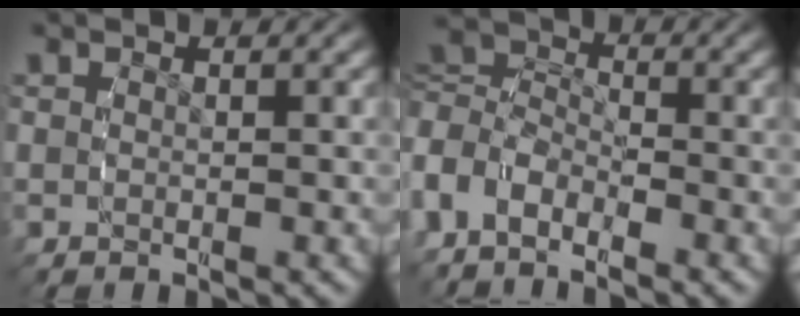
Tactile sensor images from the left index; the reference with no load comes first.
{"total": 5.5, "force": [-0.8, 4.8, 2.7], "torque": [-0.075, -0.018, -0.017]}